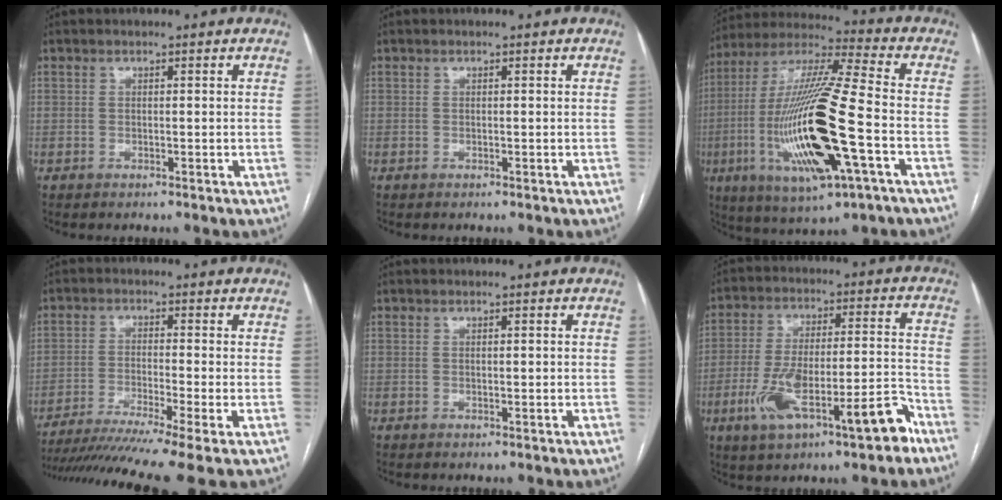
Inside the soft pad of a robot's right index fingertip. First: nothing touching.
{"total": 0.0}
{"total": 22.7, "force": [-5.6, 2.6, 21.9], "torque": [-0.467, -0.028, -0.100]}
{"total": 13.7, "force": [-10.4, -1.4, 8.8], "torque": [-0.146, -0.031, -0.169]}
{"total": 0.6, "force": [0.0, 0.1, 0.6], "torque": [-0.011, 0.000, 0.002]}
{"total": 15.1, "force": [-7.6, 3.7, 12.6], "torque": [-0.218, 0.024, -0.114]}